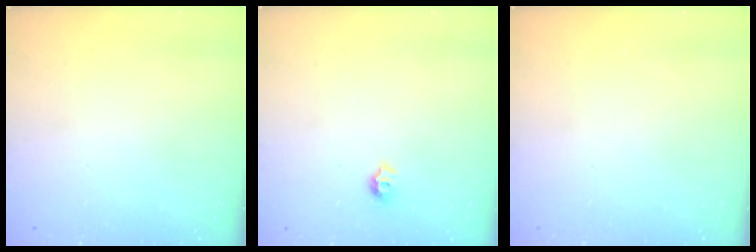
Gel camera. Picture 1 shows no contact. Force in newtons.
{"total": 5.8, "press": 5.7, "slide": 0.8}
{"total": 0.0}